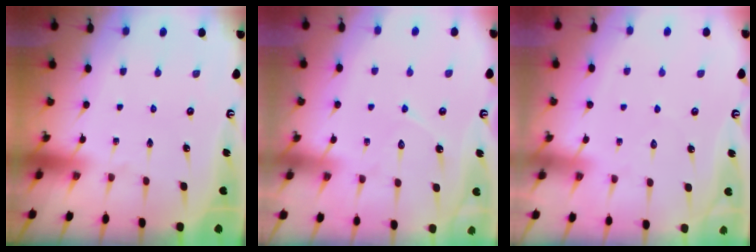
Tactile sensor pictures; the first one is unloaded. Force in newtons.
{"total": 7.3, "press": 7.3, "slide": 0.5}
{"total": 4.2, "press": 4.2, "slide": 0.5}